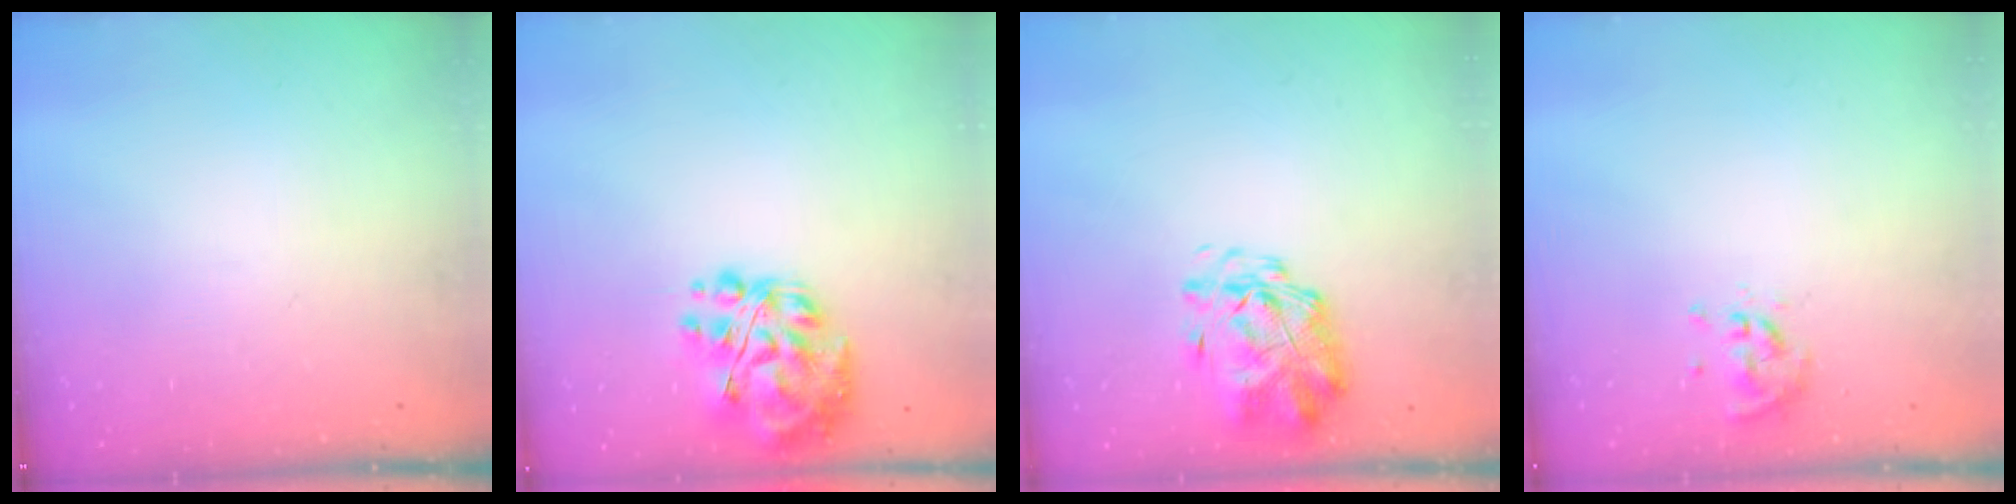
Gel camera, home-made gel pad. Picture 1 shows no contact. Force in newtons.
{"total": 14.5, "press": 13.9, "slide": 3.9}
{"total": 1.9, "press": 1.7, "slide": 0.9}
{"total": 0.0}